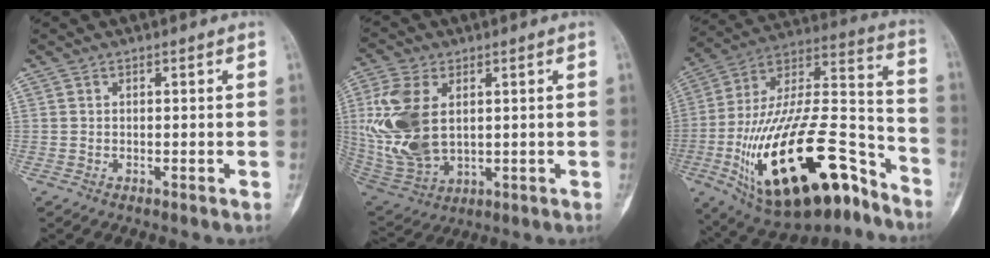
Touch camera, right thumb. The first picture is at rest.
{"total": 15.9, "force": [2.5, 9.8, 12.3], "torque": [-0.263, -0.013, 0.061]}
{"total": 33.1, "force": [-16.1, 13.7, 25.5], "torque": [-0.450, 0.069, -0.259]}